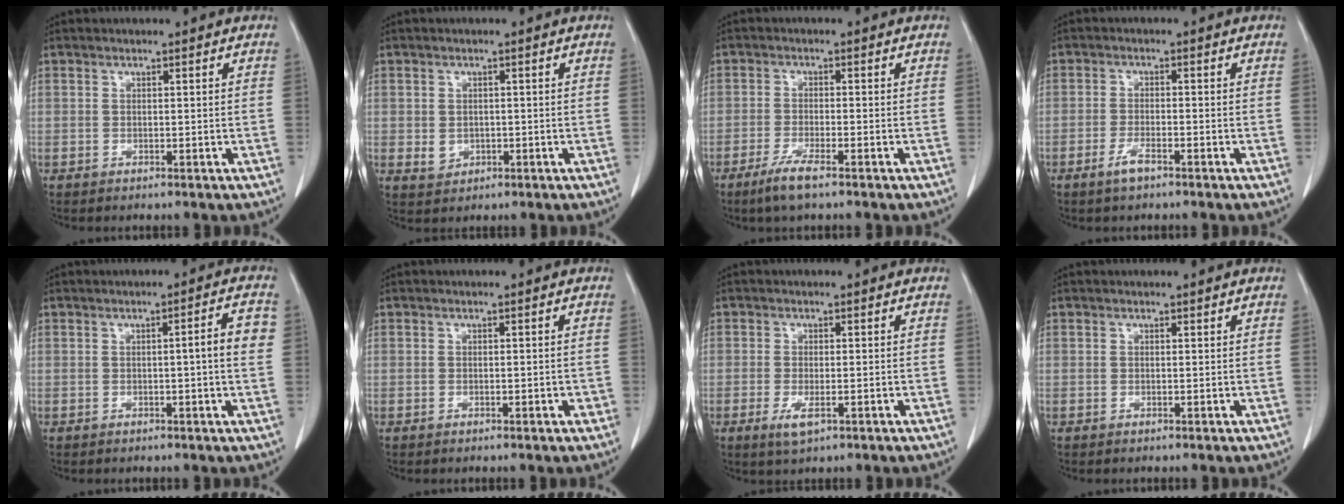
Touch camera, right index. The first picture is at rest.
{"total": 2.4, "force": [-0.1, 2.2, 1.0], "torque": [-0.021, -0.003, 0.009]}
{"total": 4.3, "force": [-2.9, 0.2, 3.2], "torque": [-0.069, -0.010, -0.057]}
{"total": 2.8, "force": [-1.9, 0.5, 2.0], "torque": [-0.044, -0.001, -0.037]}
{"total": 4.3, "force": [0.2, 0.0, 4.3], "torque": [-0.057, 0.004, 0.000]}
{"total": 1.0, "force": [-0.2, 0.4, 0.9], "torque": [-0.014, 0.001, 0.000]}
{"total": 2.7, "force": [-1.1, 0.7, 2.4], "torque": [-0.049, -0.008, -0.014]}
{"total": 0.0}